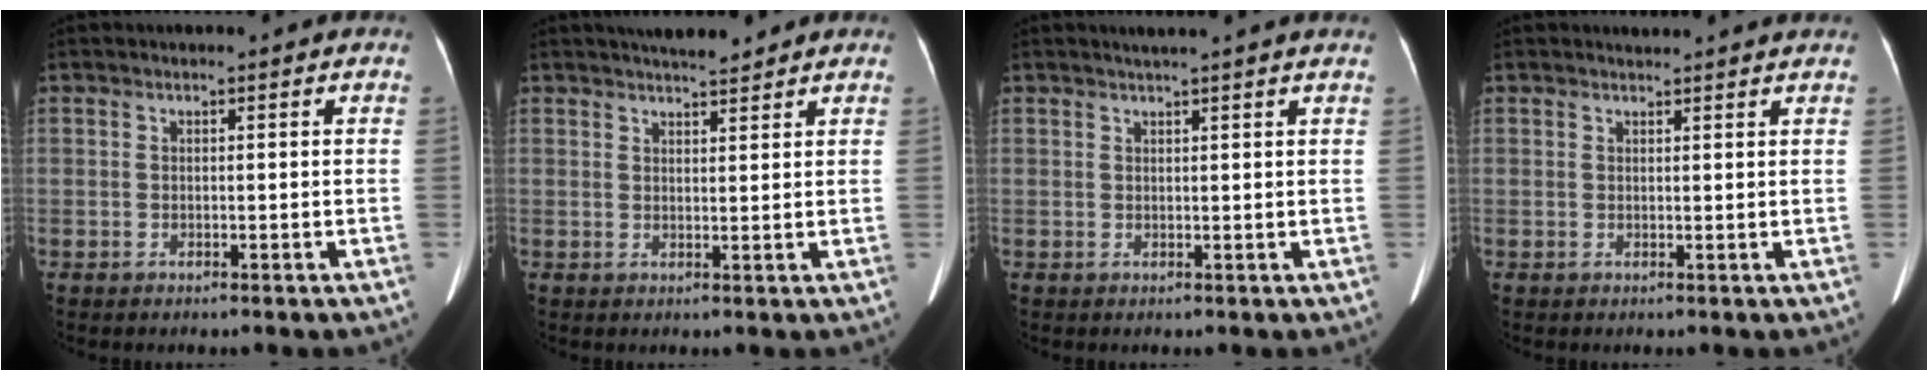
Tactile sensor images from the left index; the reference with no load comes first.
{"total": 5.1, "force": [4.6, 0.8, 2.2], "torque": [-0.034, 0.012, 0.067]}
{"total": 4.4, "force": [3.8, -0.6, 2.1], "torque": [-0.029, 0.019, 0.046]}
{"total": 3.6, "force": [3.6, 0.0, 0.5], "torque": [-0.010, 0.011, 0.037]}